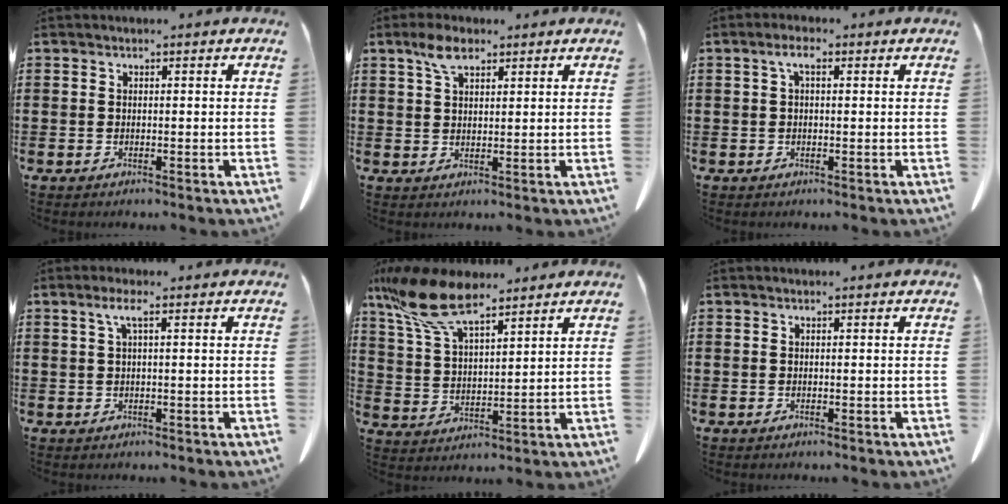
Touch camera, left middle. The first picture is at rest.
{"total": 4.3, "force": [2.7, 1.8, 2.8], "torque": [-0.063, 0.005, 0.049]}
{"total": 2.6, "force": [0.6, 1.0, 2.4], "torque": [-0.050, 0.005, 0.009]}
{"total": 2.3, "force": [0.7, 0.3, 2.2], "torque": [-0.045, 0.003, 0.012]}
{"total": 11.6, "force": [8.3, 3.8, 7.1], "torque": [-0.172, -0.019, 0.152]}
{"total": 0.0}